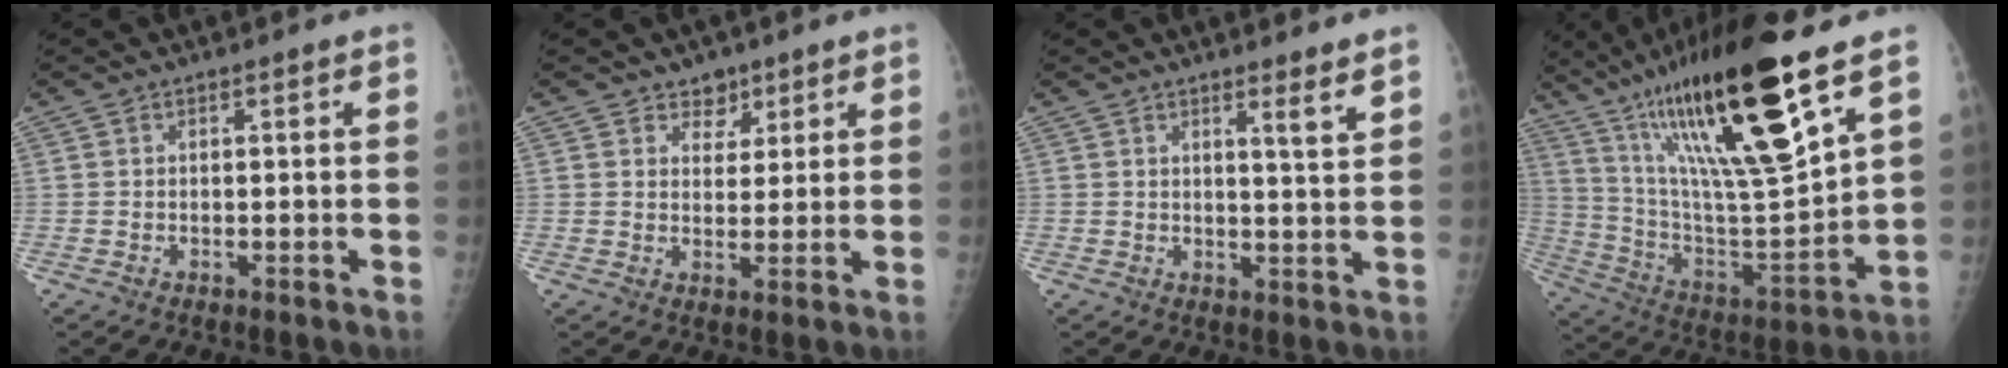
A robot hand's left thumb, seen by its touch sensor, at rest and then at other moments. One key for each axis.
{"total": 4.1, "fx": 2.8, "fy": 3.0, "fz": 0.5, "tx": 0.025, "ty": -0.015, "tz": 0.040}
{"total": 3.6, "fx": 2.7, "fy": 0.0, "fz": 2.4, "tx": -0.031, "ty": -0.026, "tz": 0.038}
{"total": 27.8, "fx": 16.1, "fy": 4.8, "fz": 22.1, "tx": -0.389, "ty": -0.055, "tz": 0.289}